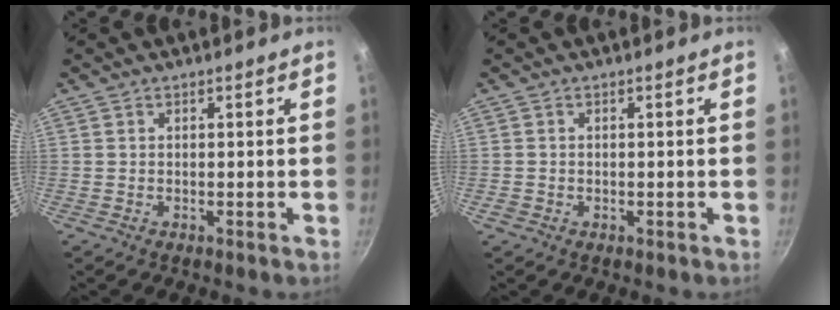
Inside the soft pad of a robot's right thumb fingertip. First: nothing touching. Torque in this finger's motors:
{"motor_torque": [-0.36, -0.42, -0.27, 0.09, -0.02]}